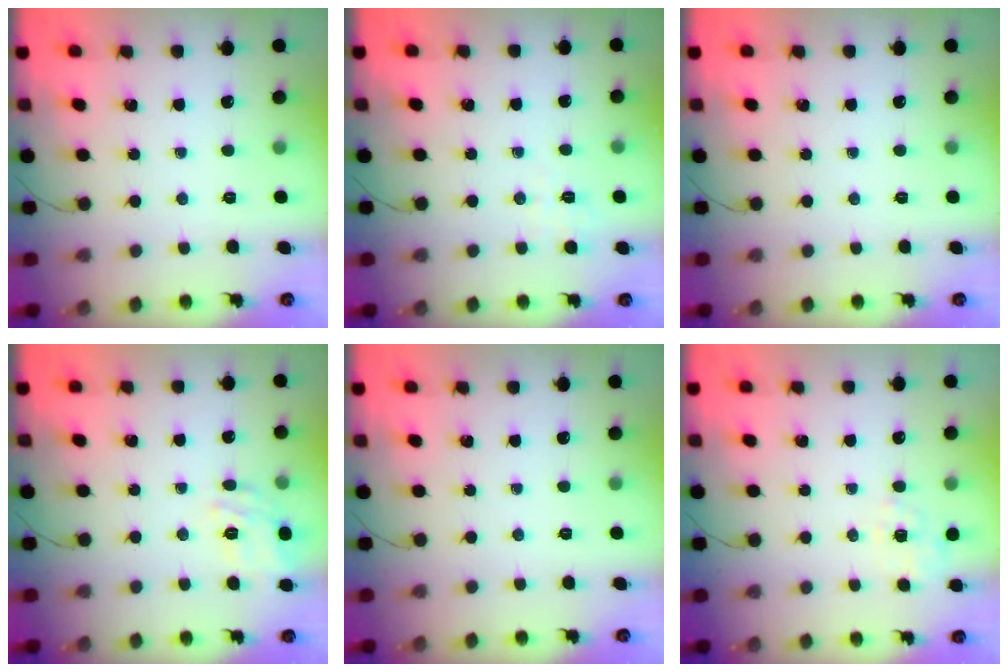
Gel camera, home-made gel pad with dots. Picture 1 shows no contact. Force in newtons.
{"total": 2.2, "press": 1.5, "slide": 1.5}
{"total": 0.0}
{"total": 7.6, "press": 7.6, "slide": 0.8}
{"total": 0.0}
{"total": 2.5, "press": 1.8, "slide": 1.7}